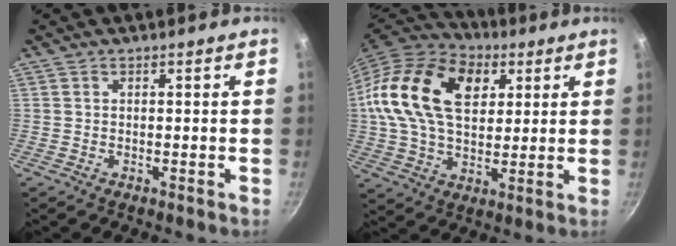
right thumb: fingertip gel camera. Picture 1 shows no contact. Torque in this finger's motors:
{"motor_torque": [1.32, 2.79, 0.59, -0.25, 0.46]}